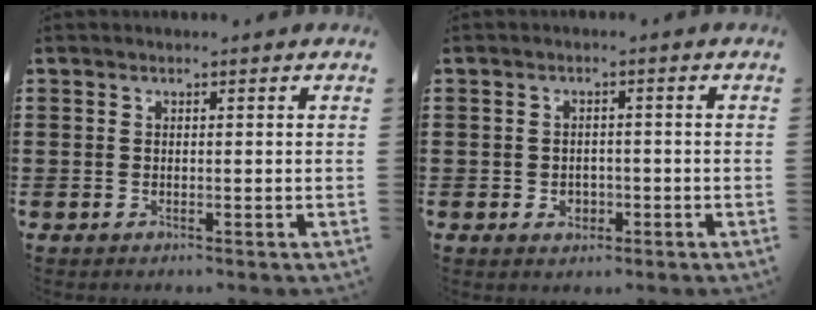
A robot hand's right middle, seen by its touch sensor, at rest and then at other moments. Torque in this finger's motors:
{"motor_torque": [0.62, -0.18, 0.02, 0.01]}